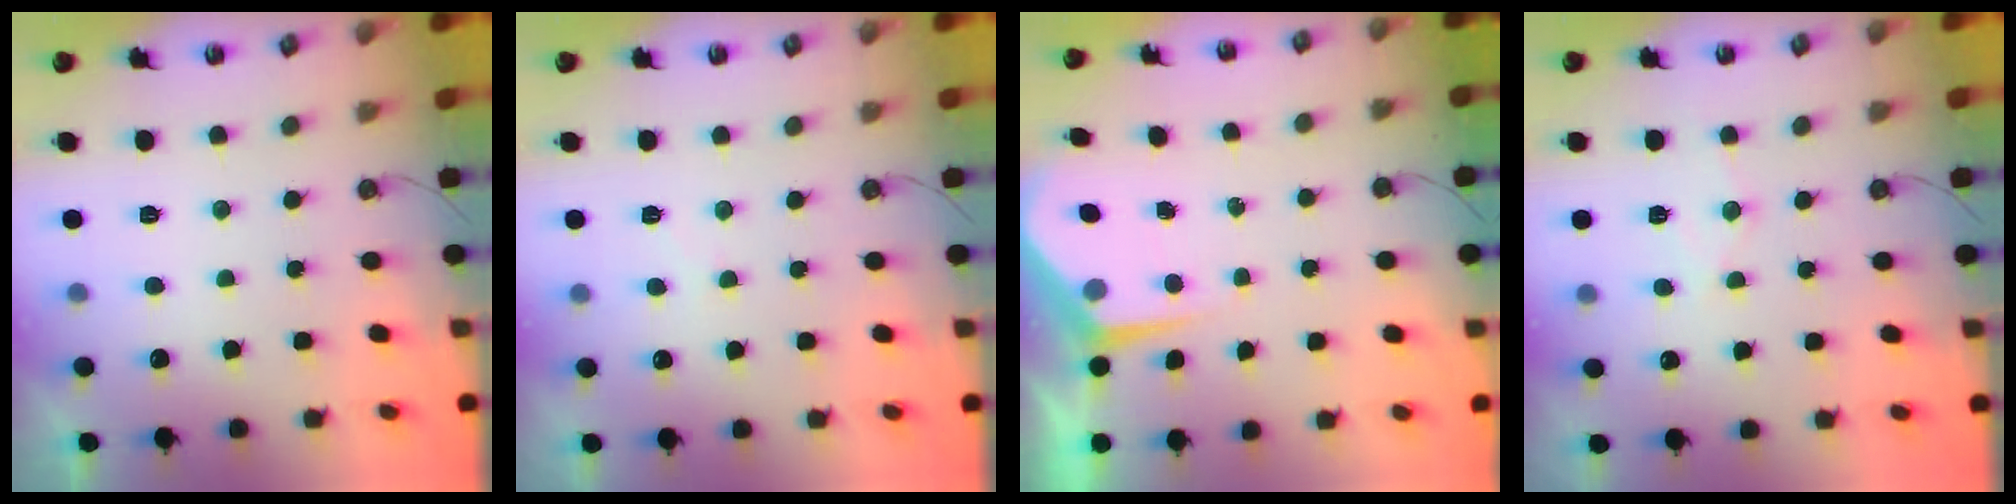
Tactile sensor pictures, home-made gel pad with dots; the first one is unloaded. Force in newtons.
{"total": 5.5, "press": 5.4, "slide": 0.8}
{"total": 4.8, "press": 4.8, "slide": 0.5}
{"total": 7.0, "press": 6.9, "slide": 0.4}